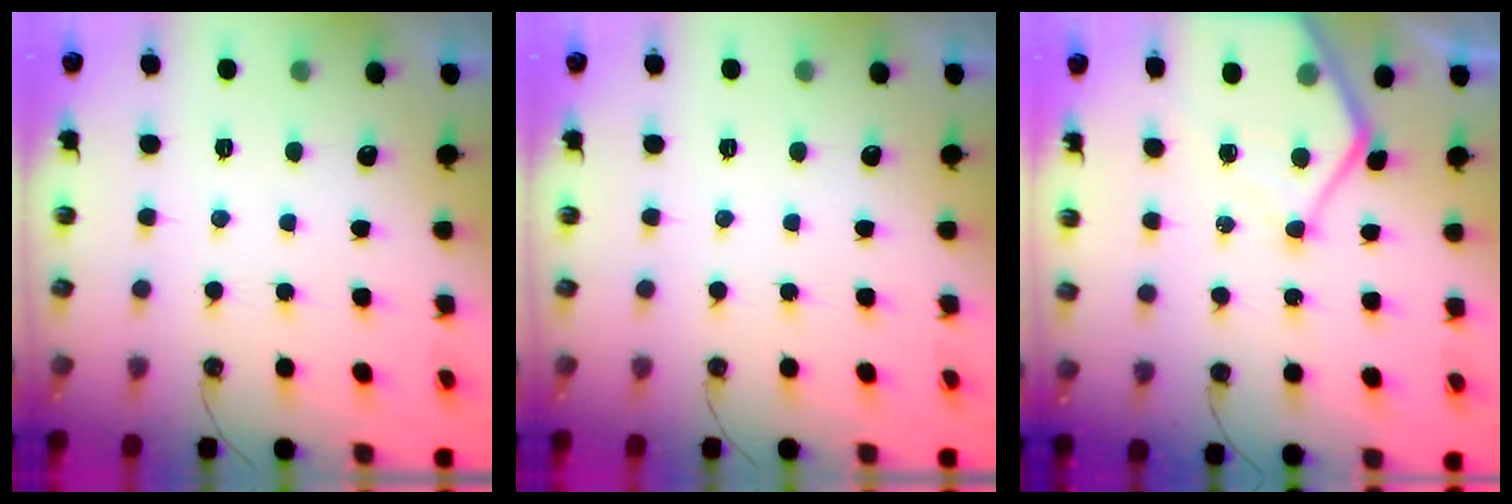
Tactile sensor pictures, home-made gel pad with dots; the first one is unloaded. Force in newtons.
{"total": 0.0}
{"total": 11.0, "press": 11.0, "slide": 1.0}